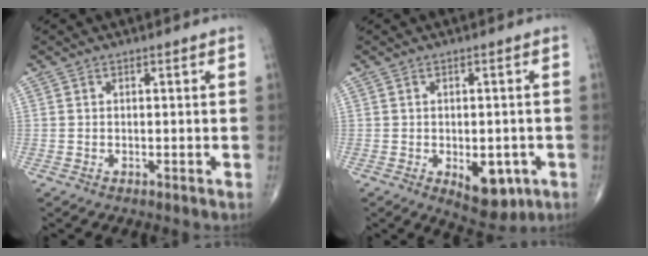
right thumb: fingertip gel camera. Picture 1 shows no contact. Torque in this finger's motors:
{"motor_torque": [1.91, 1.59, 0.45, -0.65, 0.06]}